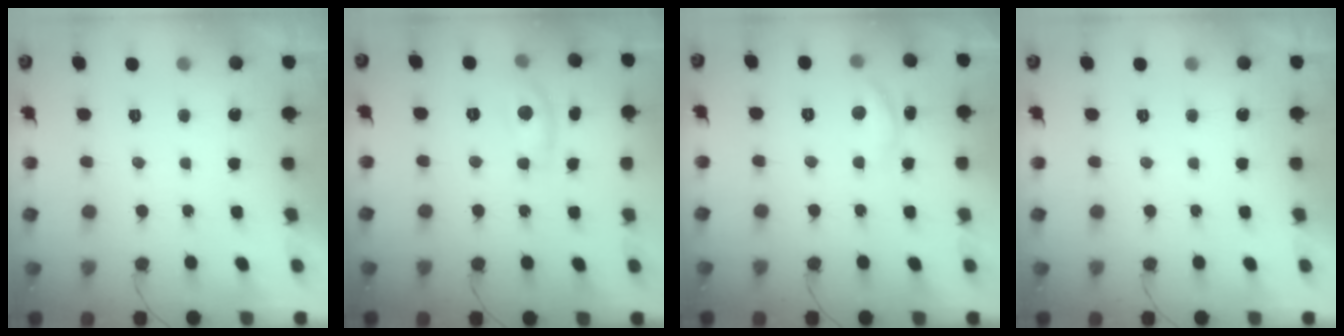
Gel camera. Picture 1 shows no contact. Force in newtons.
{"total": 9.2, "press": 9.2, "slide": 0.5}
{"total": 9.5, "press": 9.5, "slide": 0.7}
{"total": 0.0}